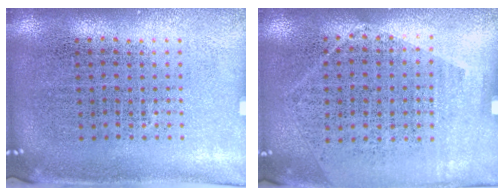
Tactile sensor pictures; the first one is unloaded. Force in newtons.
{"total": 1.3, "press": 1.0, "slide": 0.7}